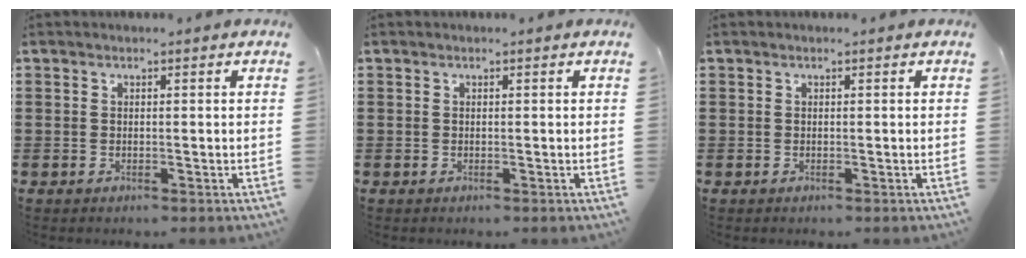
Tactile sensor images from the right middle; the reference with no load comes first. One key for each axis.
{"total": 0.0}
{"total": 0.0}